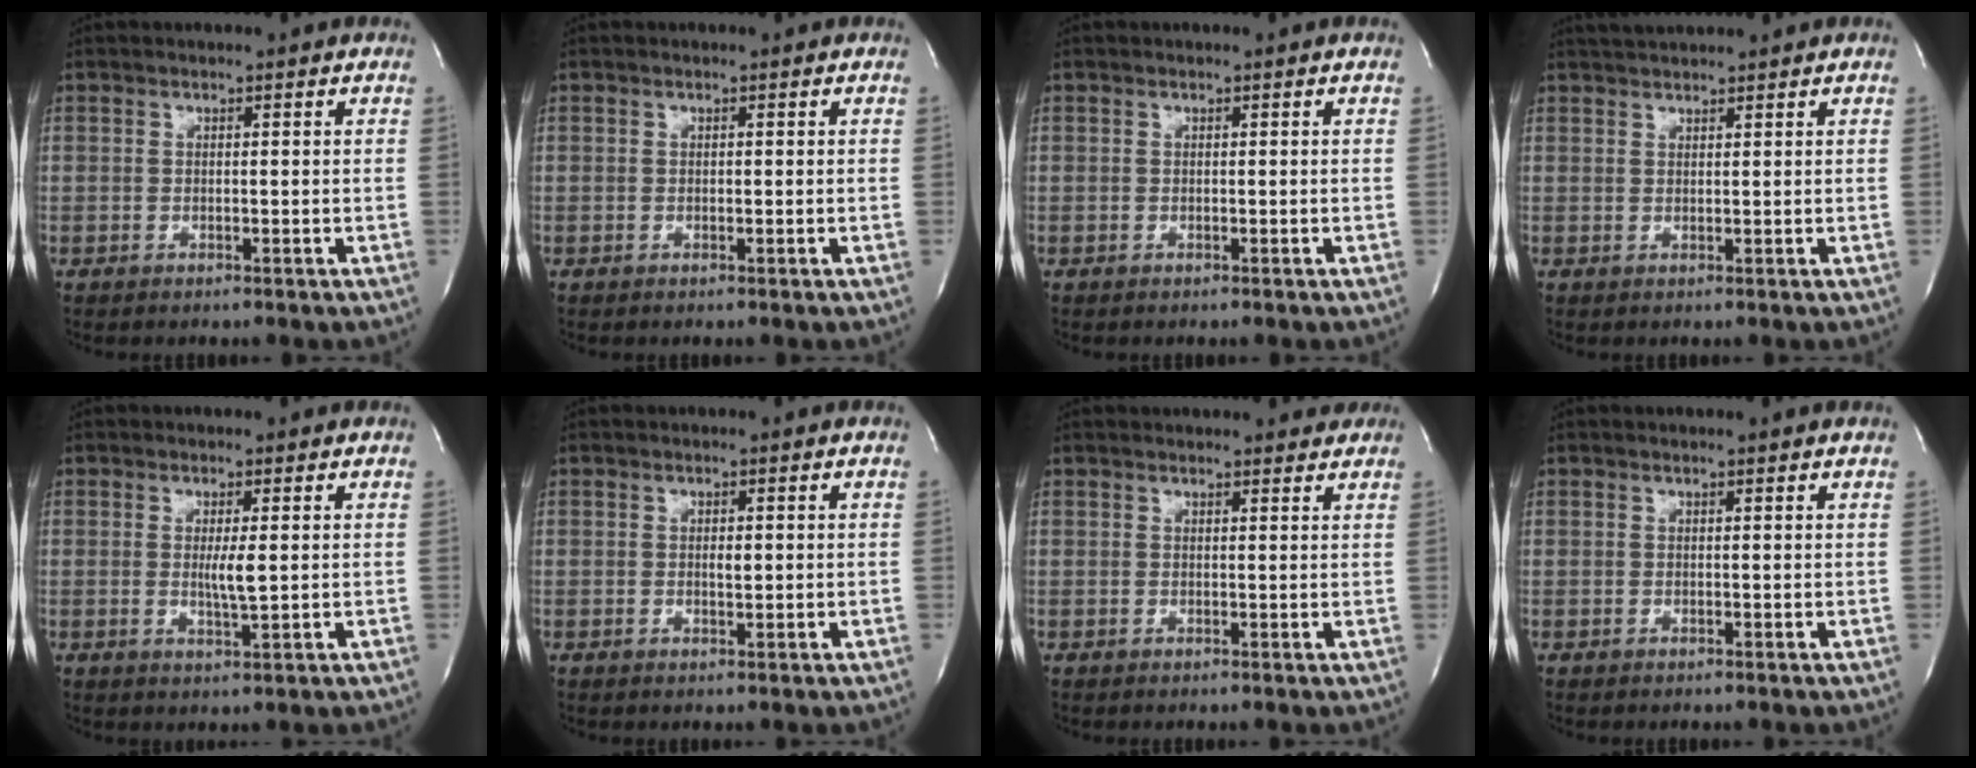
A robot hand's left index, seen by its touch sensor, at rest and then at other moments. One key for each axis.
{"total": 0.0}
{"total": 0.0}
{"total": 3.5, "fx": 3.4, "fy": -0.1, "fz": 0.9, "tx": -0.016, "ty": 0.025, "tz": 0.059}
{"total": 3.0, "fx": 0.1, "fy": 0.2, "fz": 3.0, "tx": -0.059, "ty": -0.011, "tz": 0.003}
{"total": 1.1, "fx": 0.0, "fy": 0.5, "fz": 1.0, "tx": -0.017, "ty": -0.005, "tz": 0.000}
{"total": 8.5, "fx": 8.0, "fy": 1.9, "fz": 2.0, "tx": -0.012, "ty": 0.007, "tz": 0.075}
{"total": 1.4, "fx": 1.4, "fy": -0.3, "fz": 0.4, "tx": -0.018, "ty": 0.001, "tz": 0.013}